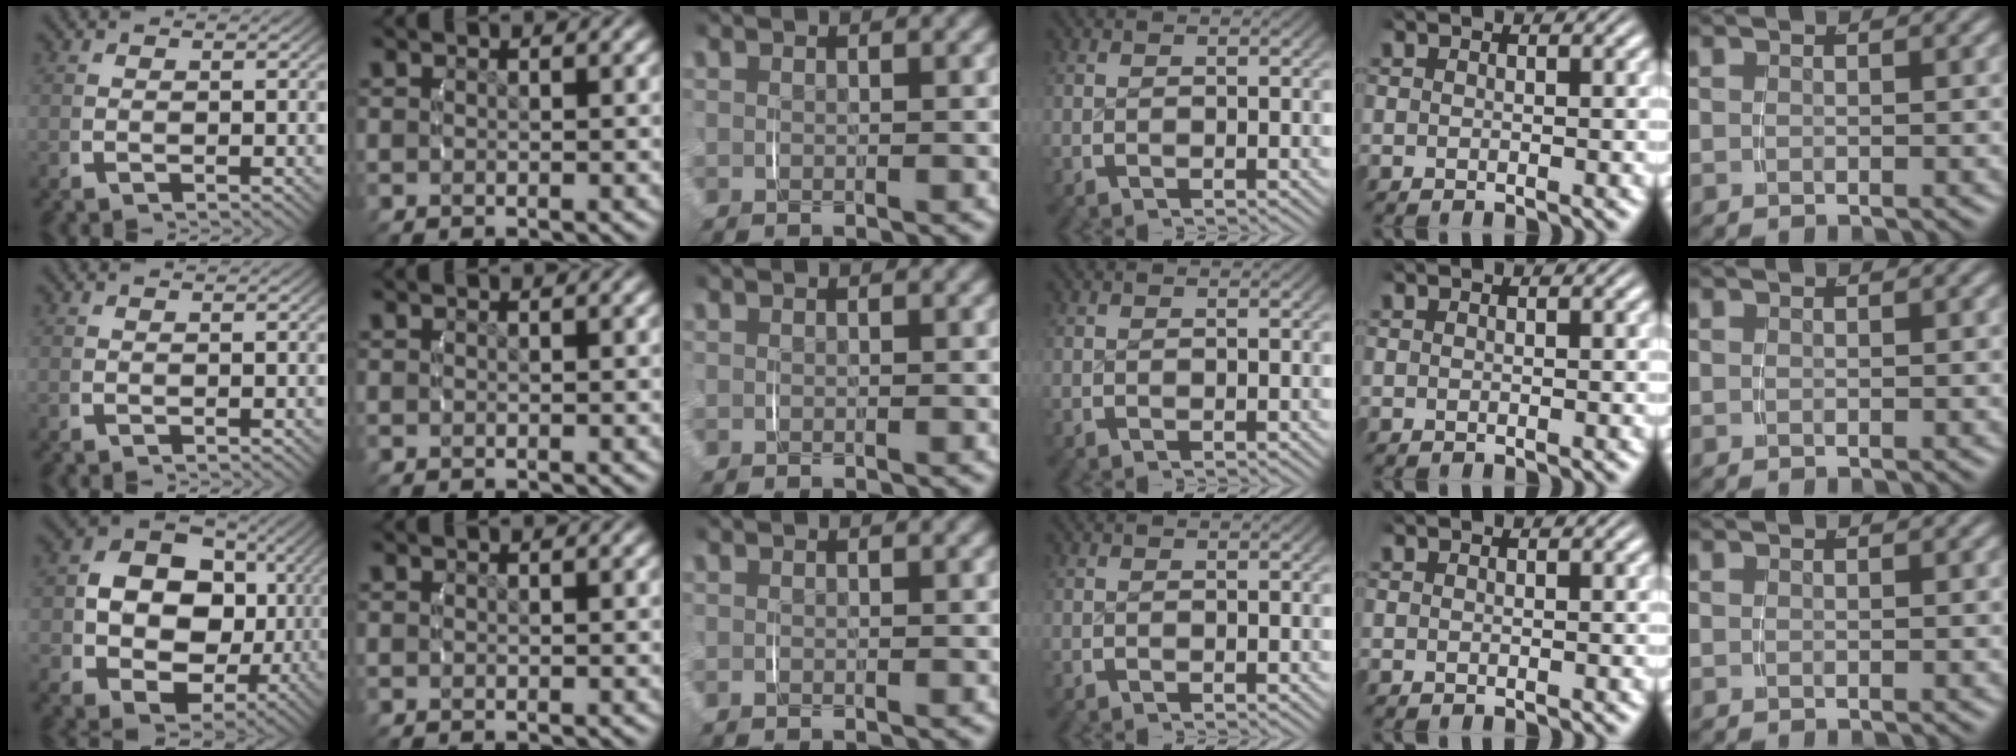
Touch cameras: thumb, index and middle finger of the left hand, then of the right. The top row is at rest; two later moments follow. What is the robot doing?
{"motion": "lift_and_place", "object": "backpack"}